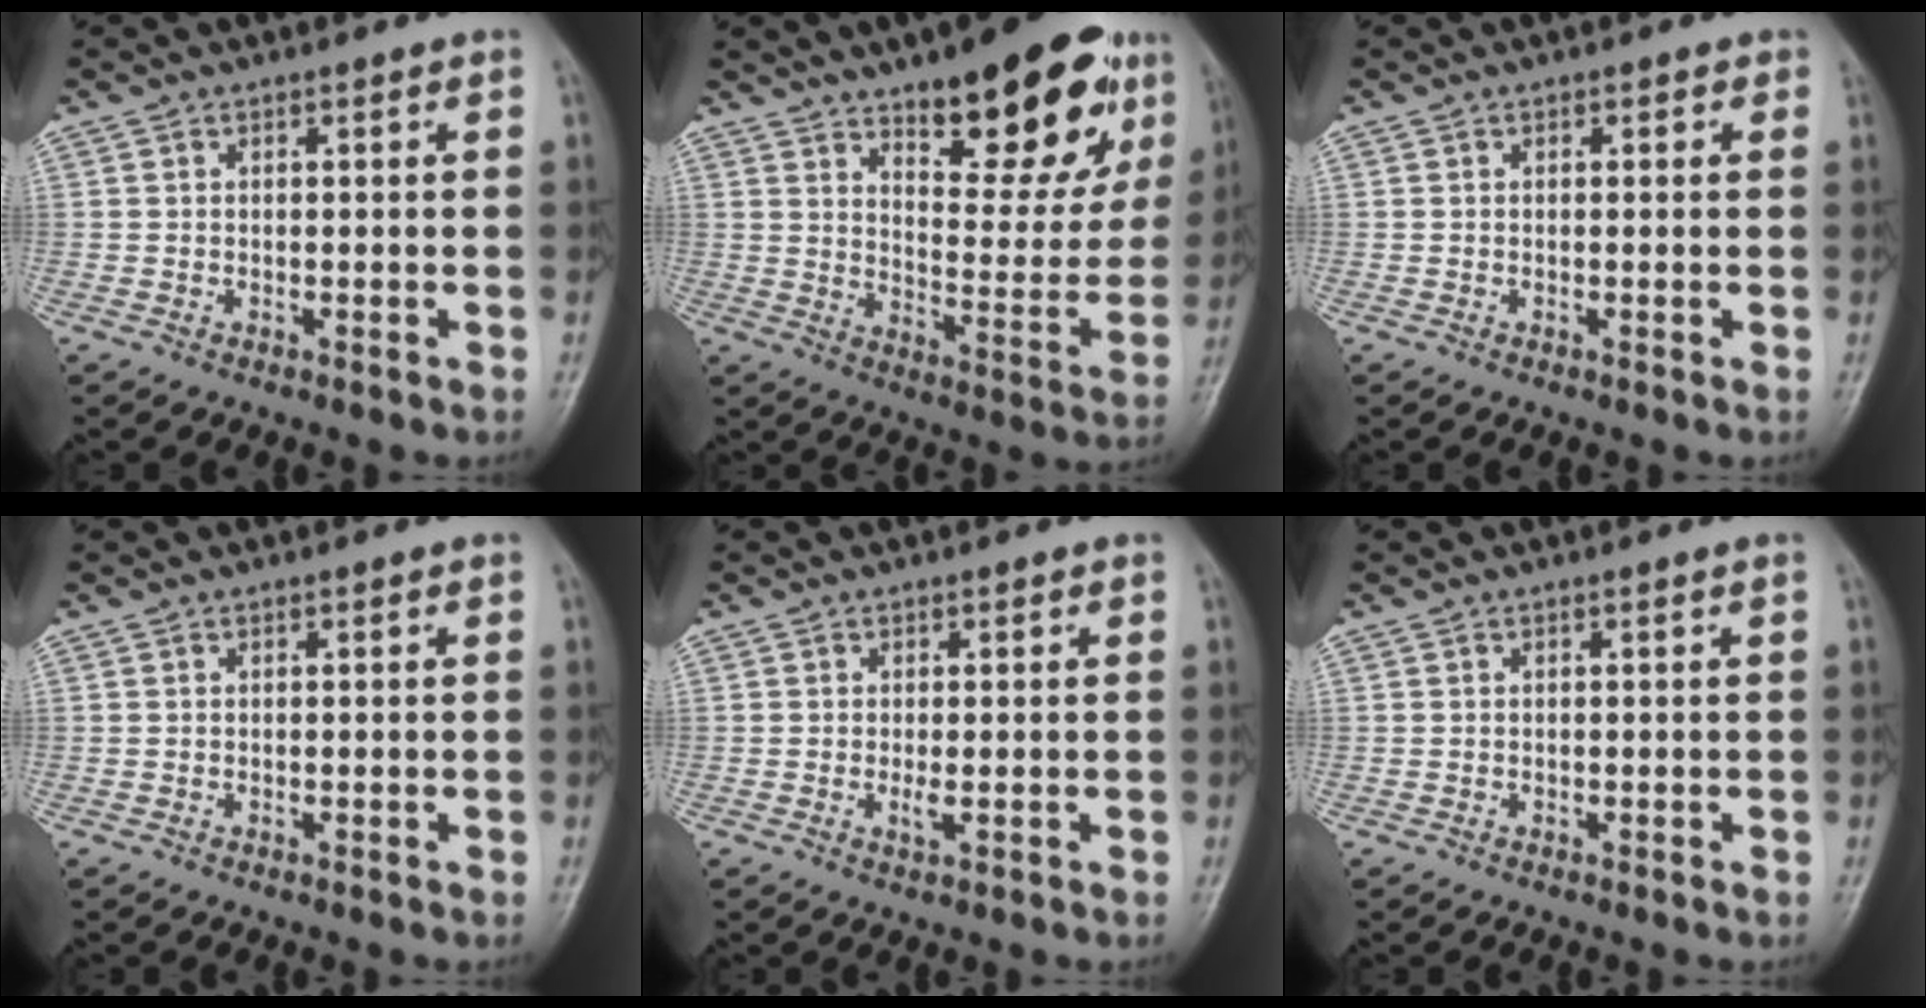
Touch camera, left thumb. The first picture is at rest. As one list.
[{"total": 21.2, "force": [12.6, 7.7, 15.2], "torque": [-0.161, -0.059, 0.185]}, {"total": 1.1, "force": [0.4, 0.8, 0.6], "torque": [0.007, 0.002, -0.001]}, {"total": 0.0}, {"total": 1.8, "force": [0.0, 0.7, 1.6], "torque": [-0.028, -0.004, -0.001]}, {"total": 0.0}]